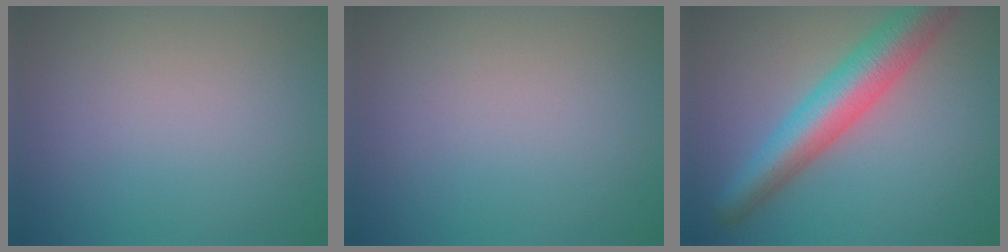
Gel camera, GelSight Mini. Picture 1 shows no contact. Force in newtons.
{"total": 0.0}
{"total": 6.9, "press": 6.9, "slide": 0.1}